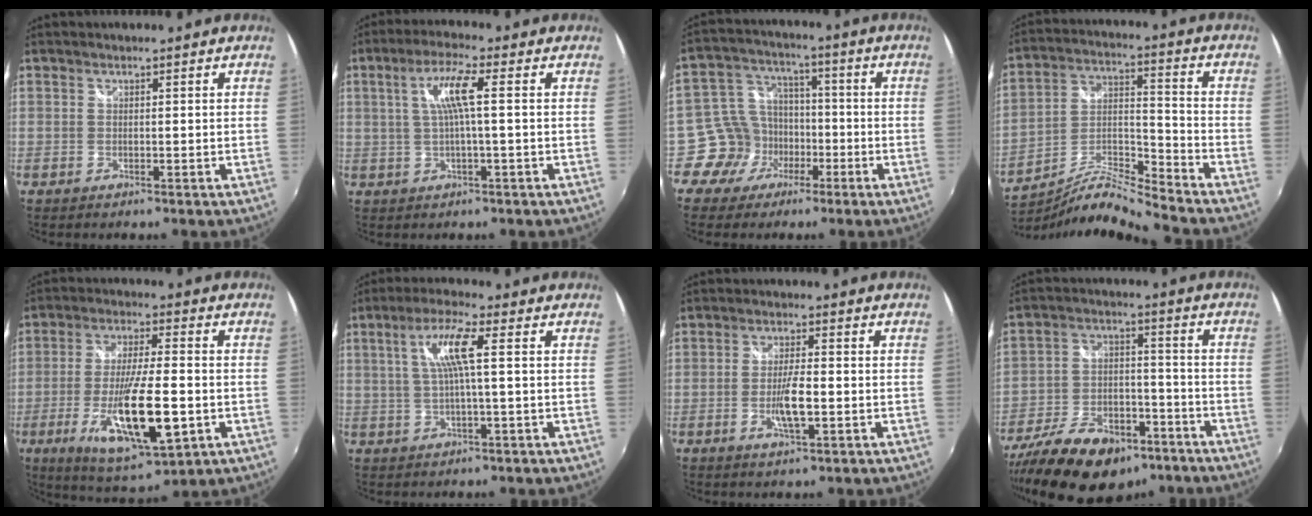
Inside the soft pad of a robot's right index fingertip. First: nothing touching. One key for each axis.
{"total": 6.4, "fx": 0.8, "fy": 0.1, "fz": 6.3, "tx": -0.122, "ty": 0.004, "tz": 0.020}
{"total": 9.2, "fx": -4.4, "fy": 7.9, "fz": 1.7, "tx": -0.053, "ty": 0.034, "tz": -0.070}
{"total": 11.0, "fx": -10.1, "fy": -1.3, "fz": 4.1, "tx": -0.088, "ty": 0.010, "tz": -0.194}
{"total": 17.6, "fx": -5.1, "fy": 4.1, "fz": 16.3, "tx": -0.312, "ty": -0.035, "tz": -0.081}
{"total": 7.2, "fx": 1.3, "fy": 0.3, "fz": 7.1, "tx": -0.134, "ty": 0.006, "tz": 0.027}
{"total": 6.9, "fx": -1.9, "fy": 1.4, "fz": 6.4, "tx": -0.126, "ty": -0.004, "tz": -0.033}
{"total": 20.4, "fx": -13.7, "fy": 10.8, "fz": 10.7, "tx": -0.221, "ty": -0.005, "tz": -0.210}